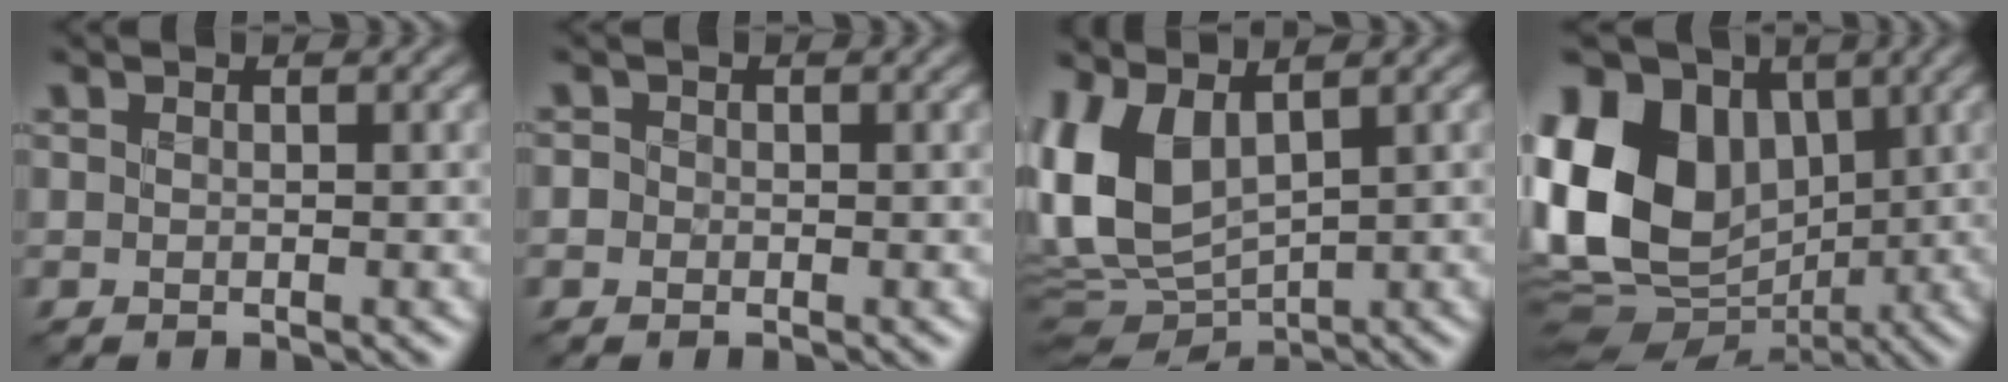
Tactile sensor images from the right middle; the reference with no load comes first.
{"total": 1.2, "force": [0.1, 1.1, 0.3], "torque": [0.008, 0.011, 0.000]}
{"total": 8.6, "force": [0.9, 4.8, 7.0], "torque": [-0.170, -0.010, 0.011]}
{"total": 14.8, "force": [1.4, 11.2, 9.5], "torque": [-0.200, 0.019, 0.012]}